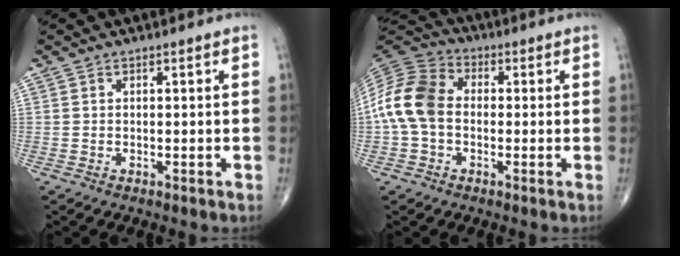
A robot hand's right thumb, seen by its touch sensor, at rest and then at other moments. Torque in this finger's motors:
{"motor_torque": [0.24, 0.26, 1.04, -0.23, 0.33]}